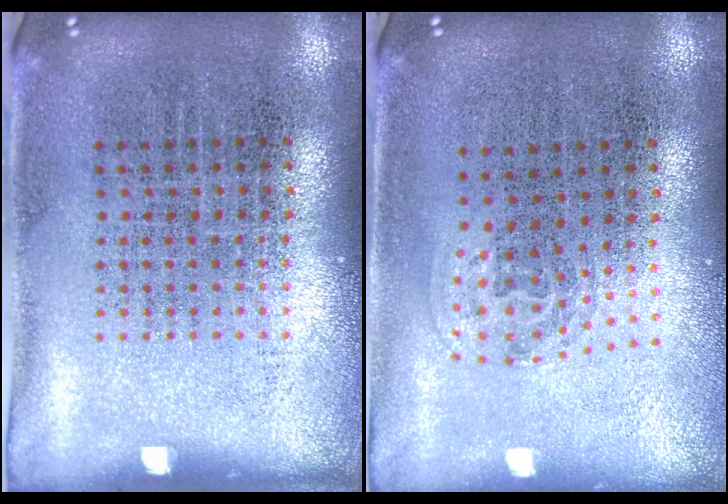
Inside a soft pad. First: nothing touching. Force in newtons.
{"total": 1.0, "press": 0.6, "slide": 0.7}